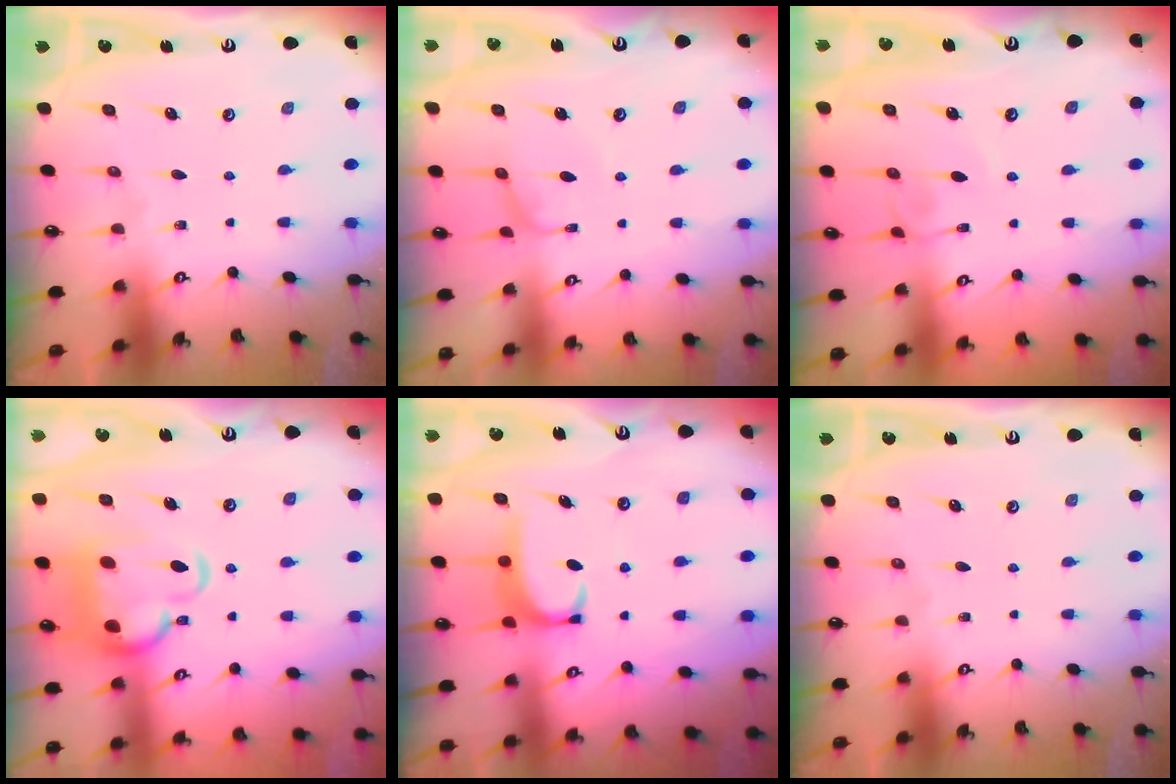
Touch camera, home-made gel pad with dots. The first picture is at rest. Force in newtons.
{"total": 0.0}
{"total": 3.6, "press": 3.6, "slide": 0.1}
{"total": 7.6, "press": 7.5, "slide": 1.3}
{"total": 3.3, "press": 3.3, "slide": 0.5}
{"total": 0.0}